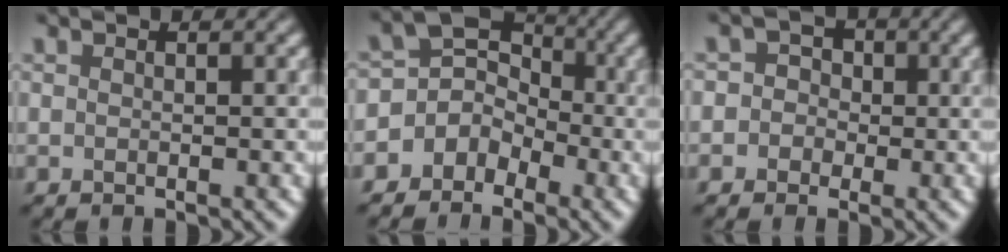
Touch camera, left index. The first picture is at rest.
{"total": 4.0, "force": [-1.8, 3.3, 1.3], "torque": [0.012, 0.006, -0.046]}
{"total": 2.5, "force": [-0.3, 2.4, 0.6], "torque": [0.030, 0.011, -0.032]}